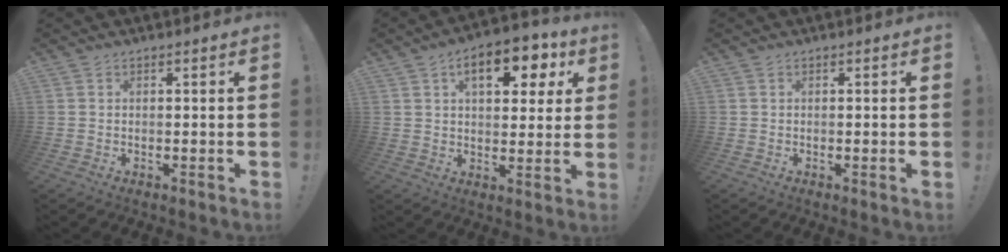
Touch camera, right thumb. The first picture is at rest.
{"total": 12.8, "force": [5.4, 6.6, 9.6], "torque": [-0.127, -0.016, 0.084]}
{"total": 1.0, "force": [-0.3, -0.5, 0.8], "torque": [-0.016, -0.001, -0.004]}